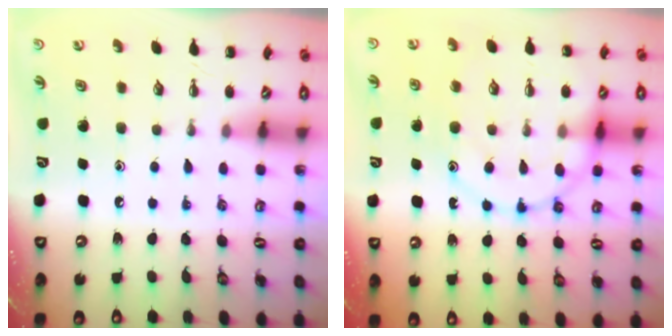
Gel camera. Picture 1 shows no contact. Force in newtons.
{"total": 15.3, "press": 15.2, "slide": 1.4}